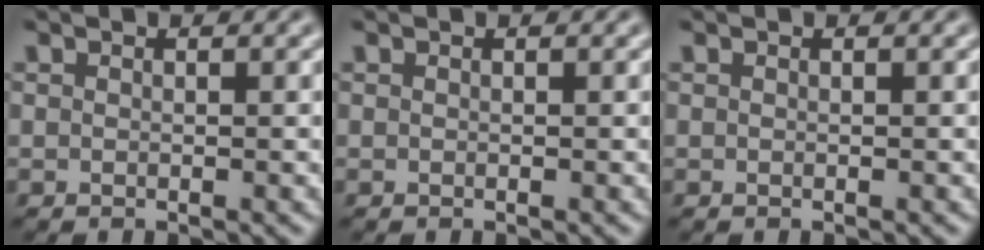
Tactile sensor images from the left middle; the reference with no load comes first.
{"total": 0.0}
{"total": 0.0}